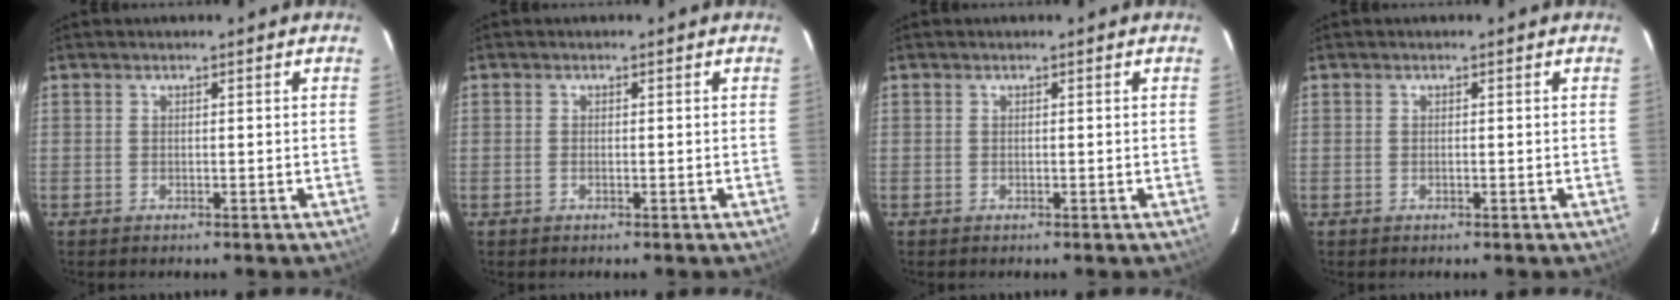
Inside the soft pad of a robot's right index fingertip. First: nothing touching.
{"total": 0.6, "force": [-0.1, 0.2, 0.5], "torque": [-0.013, 0.000, -0.003]}
{"total": 0.0}
{"total": 0.0}